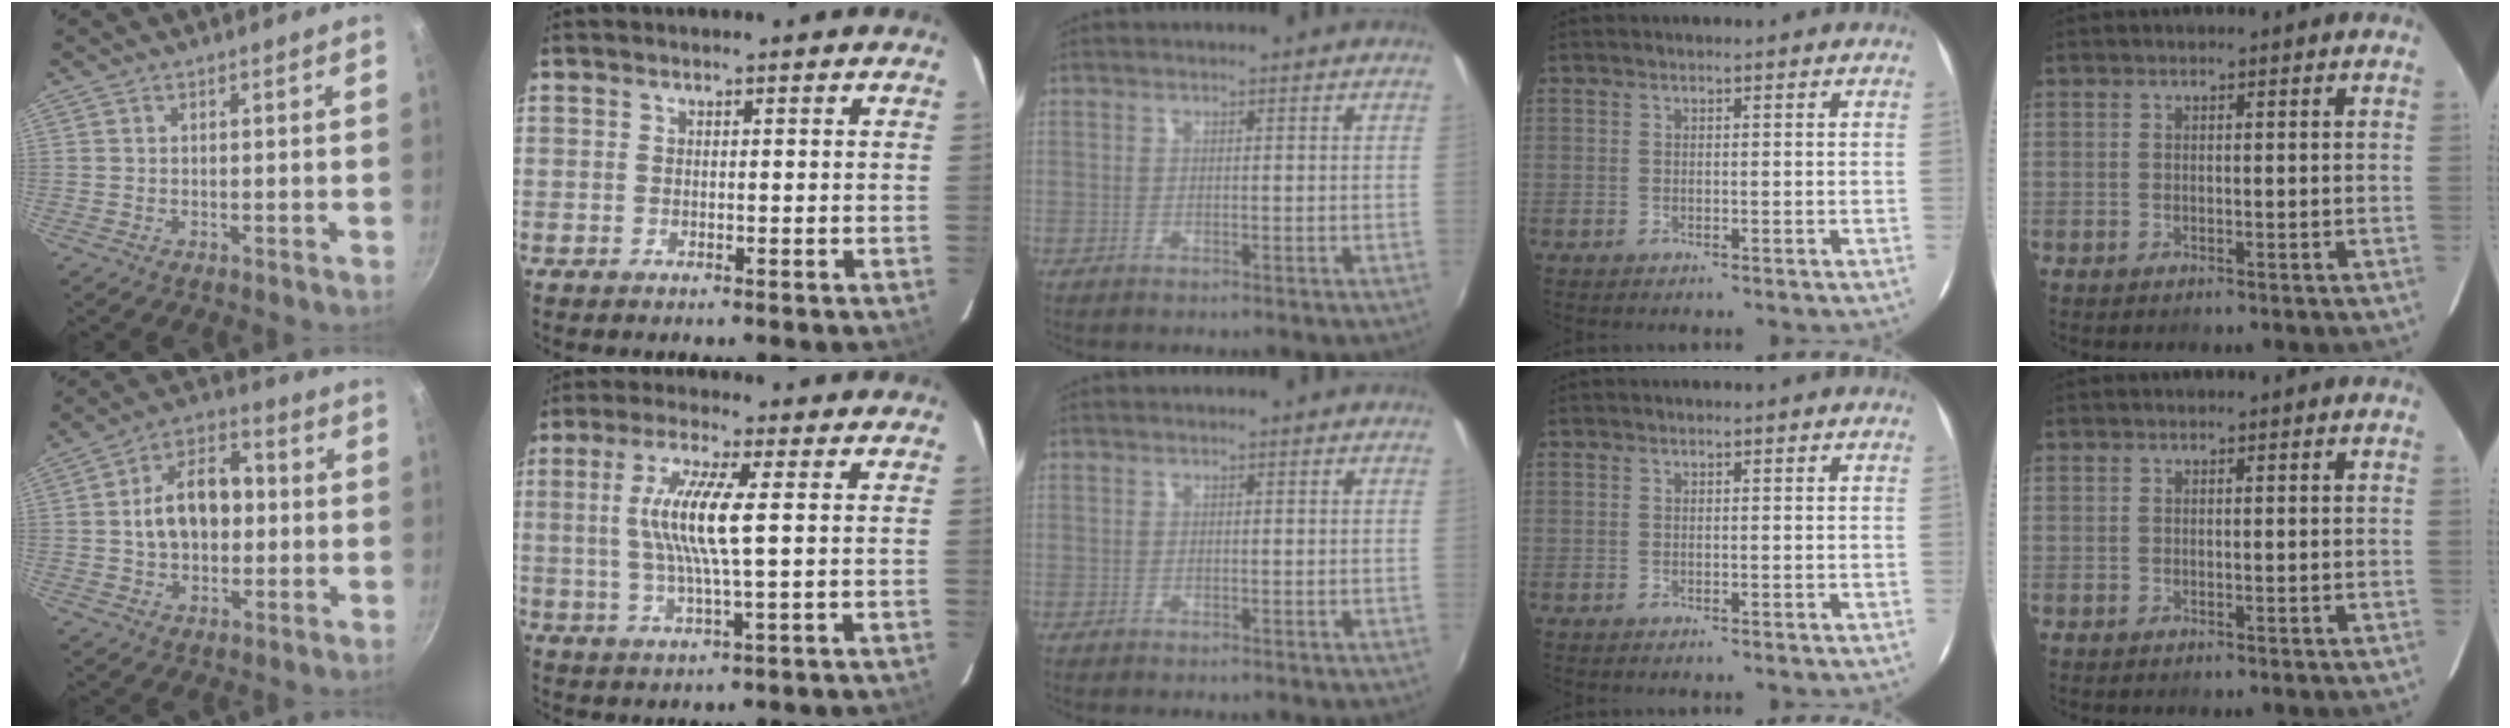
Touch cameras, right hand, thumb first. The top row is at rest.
{"thumb": {"total": 12.9, "force": [0.1, 8.8, 9.5], "torque": [-0.124, 0.030, -0.009]}, "index": {"total": 9.8, "force": [1.2, 0.4, 9.7], "torque": [-0.189, -0.002, 0.024]}}